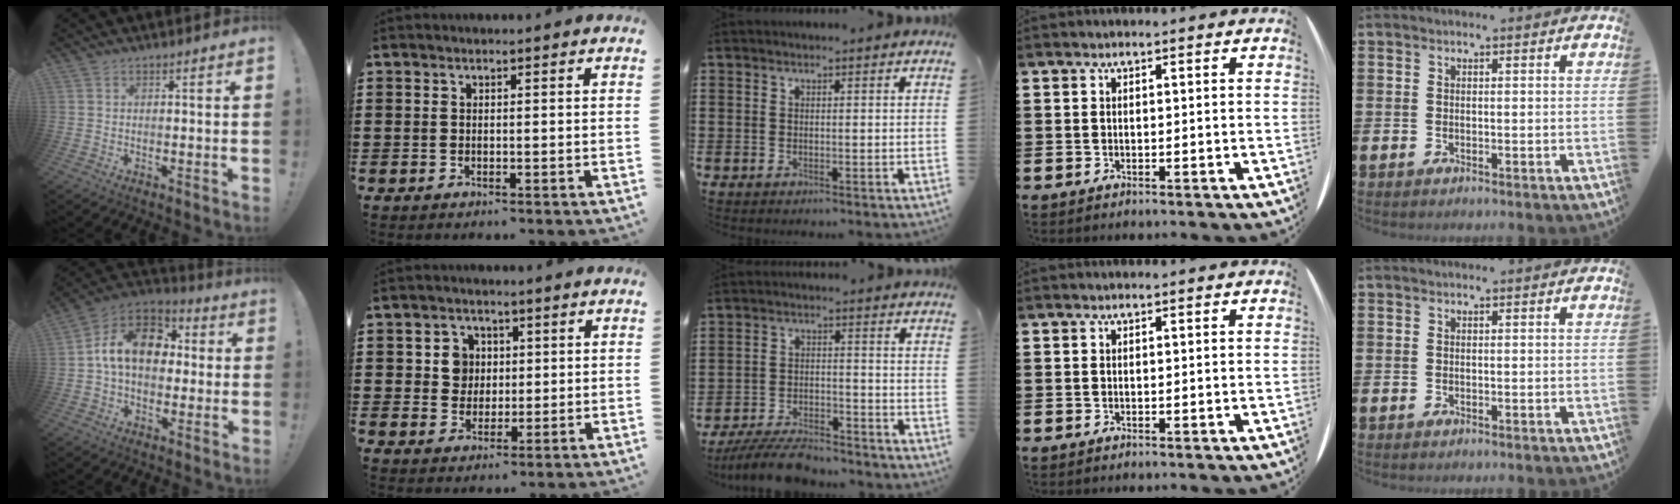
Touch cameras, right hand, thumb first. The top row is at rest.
{"thumb": {"total": 15.8, "force": [2.3, 11.0, 11.1], "torque": [-0.172, 0.018, 0.046]}, "index": {"total": 4.5, "force": [0.8, 4.2, 1.5], "torque": [-0.048, 0.015, 0.013]}, "middle": {"total": 6.7, "force": [-6.3, 1.1, 2.0], "torque": [-0.038, 0.006, -0.122]}}